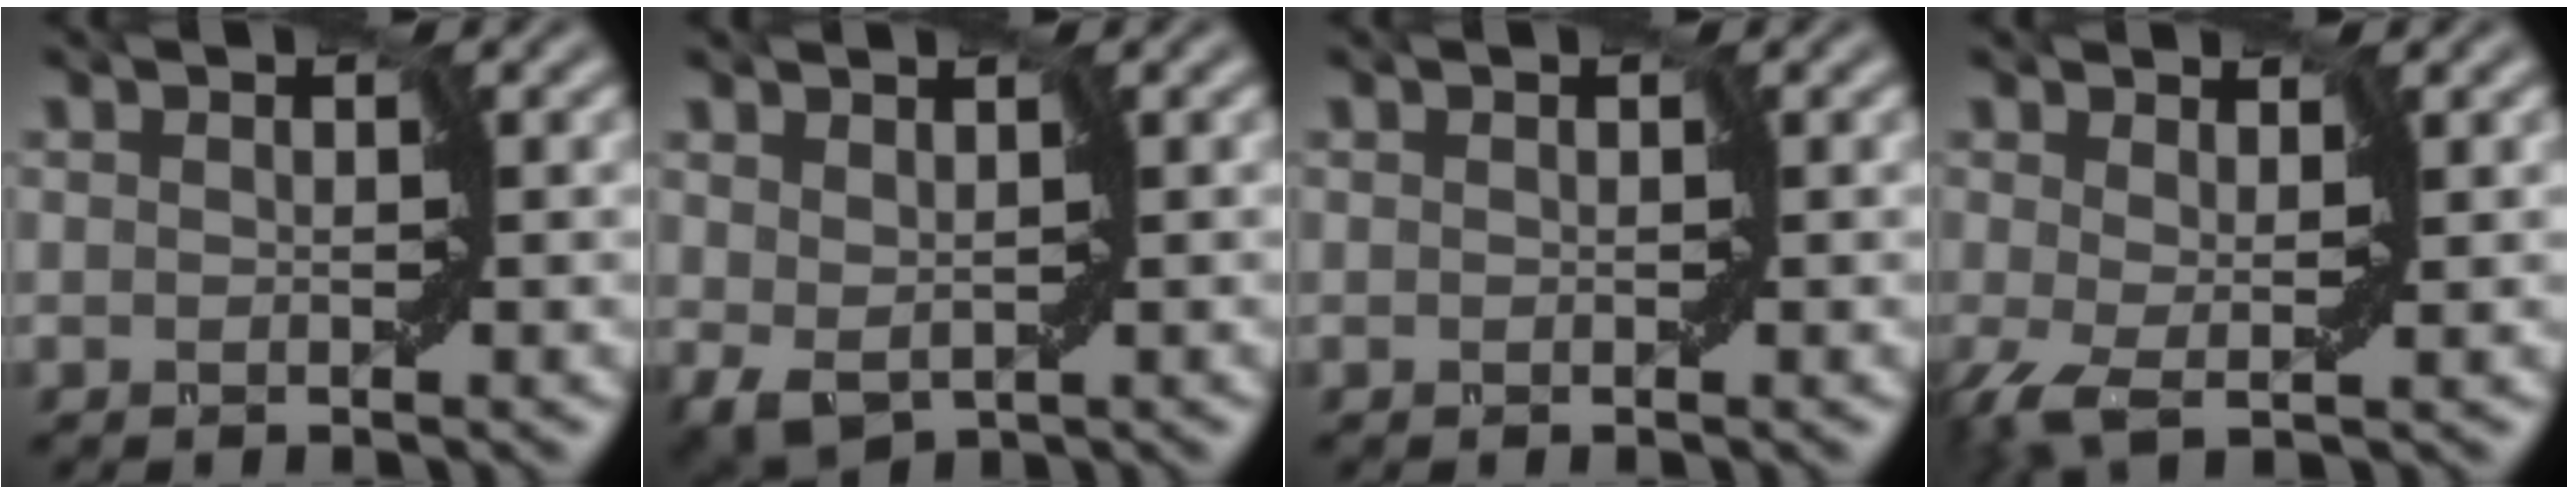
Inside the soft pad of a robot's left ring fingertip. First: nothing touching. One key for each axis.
{"total": 3.6, "fx": -0.4, "fy": 2.7, "fz": 2.4, "tx": -0.053, "ty": -0.016, "tz": -0.004}
{"total": 0.0}
{"total": 3.6, "fx": -0.8, "fy": 1.6, "fz": 3.1, "tx": -0.081, "ty": -0.009, "tz": -0.022}